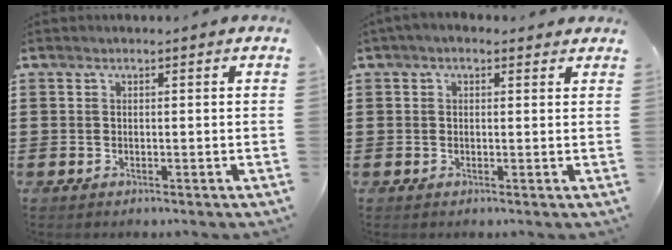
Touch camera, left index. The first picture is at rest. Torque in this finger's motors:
{"motor_torque": [1.12, -0.68, 0.55, 0.04]}